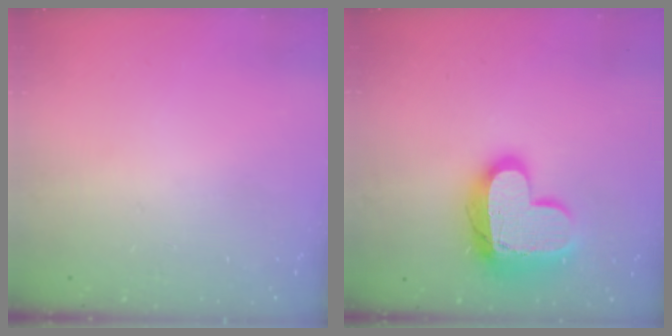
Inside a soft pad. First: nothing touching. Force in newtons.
{"total": 15.7, "press": 15.7, "slide": 1.2}